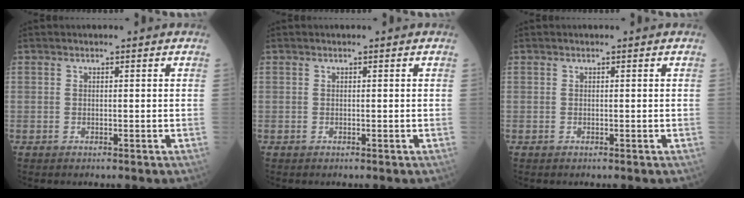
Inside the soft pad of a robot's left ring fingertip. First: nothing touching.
{"total": 0.0}
{"total": 0.0}